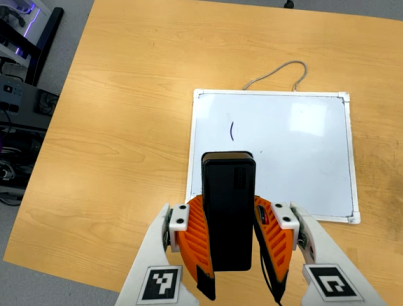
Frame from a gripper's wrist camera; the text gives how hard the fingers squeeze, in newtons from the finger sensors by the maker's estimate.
{"total": 7.2, "left": 6.4, "right": 8.1}